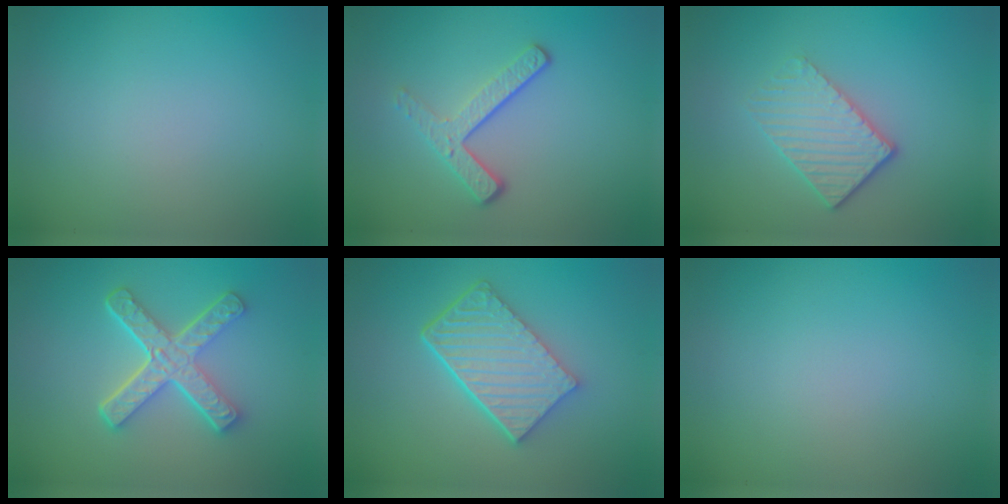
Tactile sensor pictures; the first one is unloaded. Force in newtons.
{"total": 3.3, "press": 2.4, "slide": 2.3}
{"total": 3.1, "press": 2.7, "slide": 1.7}
{"total": 5.3, "press": 3.9, "slide": 3.6}
{"total": 6.1, "press": 4.4, "slide": 4.1}
{"total": 0.0}